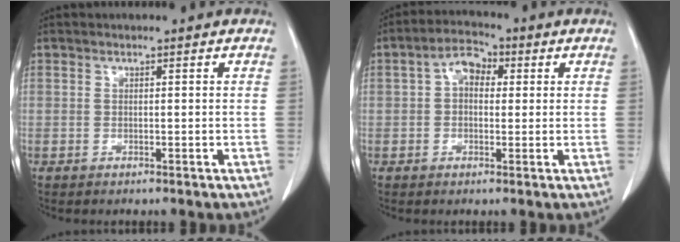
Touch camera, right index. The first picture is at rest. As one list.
[{"total": 5.1, "force": [1.0, 3.2, 3.8], "torque": [-0.070, 0.027, 0.014]}]